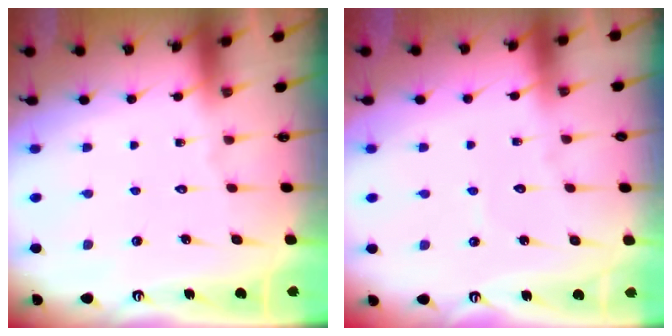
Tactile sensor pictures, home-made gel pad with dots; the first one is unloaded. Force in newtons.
{"total": 2.8, "press": 2.8, "slide": 0.3}